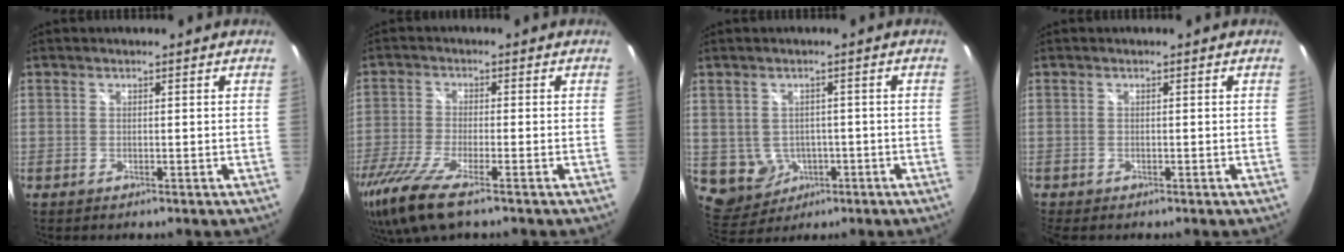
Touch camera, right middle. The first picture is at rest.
{"total": 11.5, "force": [-8.1, 1.8, 8.0], "torque": [-0.186, -0.050, -0.154]}
{"total": 6.7, "force": [-1.7, 6.0, 2.4], "torque": [-0.065, 0.001, -0.007]}
{"total": 1.5, "force": [-1.3, 0.5, 0.6], "torque": [-0.015, -0.012, -0.024]}